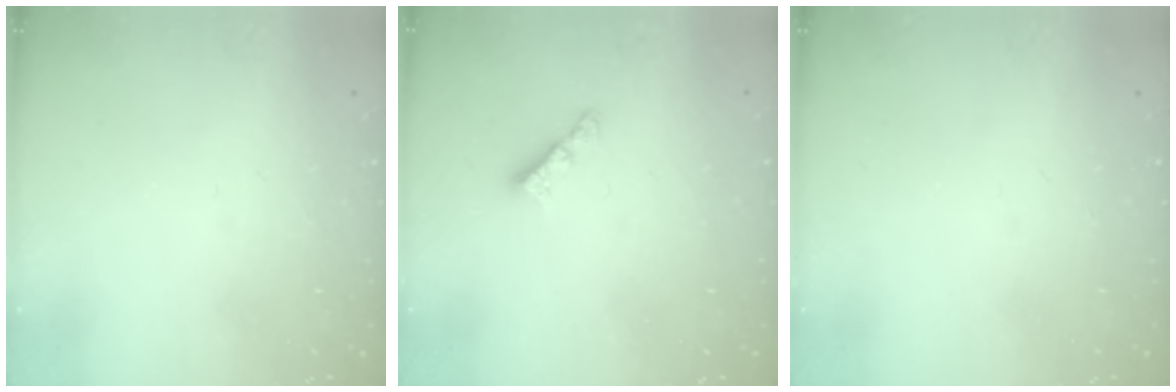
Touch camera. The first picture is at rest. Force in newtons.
{"total": 3.4, "press": 3.3, "slide": 0.6}
{"total": 0.0}